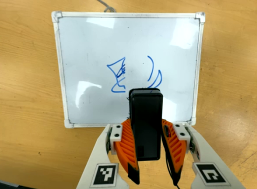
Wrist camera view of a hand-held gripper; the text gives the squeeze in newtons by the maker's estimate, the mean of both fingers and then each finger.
{"total": 8.3, "left": 7.0, "right": 9.6}